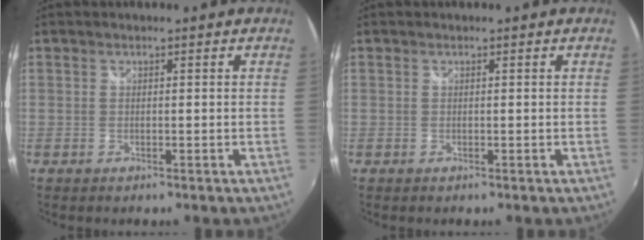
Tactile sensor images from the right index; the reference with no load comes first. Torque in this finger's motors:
{"motor_torque": [0.12, 0.12, -0.03, -0.01]}